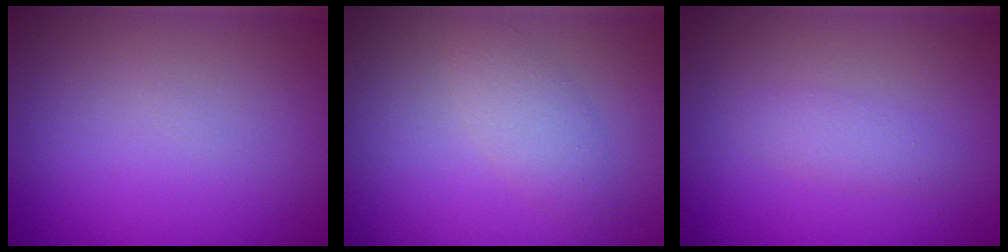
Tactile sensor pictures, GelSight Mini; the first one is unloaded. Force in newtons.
{"total": 2.3, "press": 2.3, "slide": 0.2}
{"total": 1.5, "press": 1.5, "slide": 0.0}